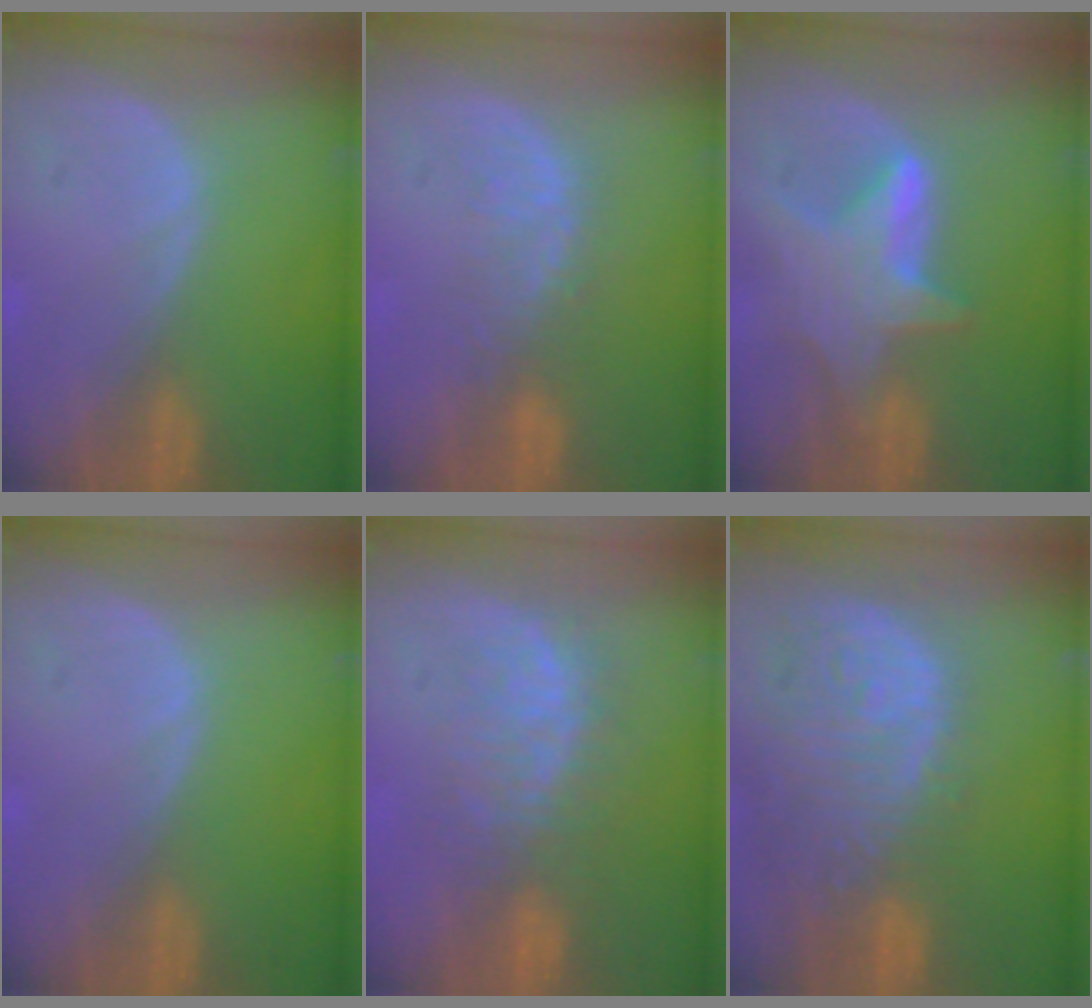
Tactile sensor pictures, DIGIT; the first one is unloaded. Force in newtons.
{"total": 4.3, "press": 4.0, "slide": 1.6}
{"total": 6.8, "press": 6.8, "slide": 0.1}
{"total": 0.0}
{"total": 7.8, "press": 7.5, "slide": 2.1}
{"total": 14.2, "press": 11.7, "slide": 8.1}